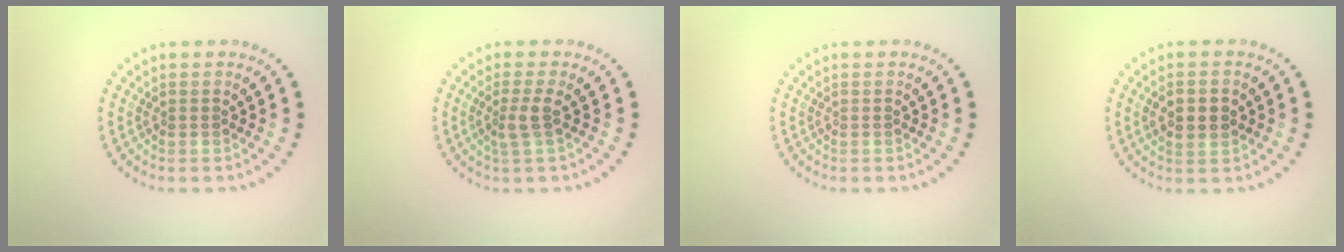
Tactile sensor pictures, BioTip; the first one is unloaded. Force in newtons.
{"total": 1.7, "press": 1.3, "slide": 1.1}
{"total": 0.0}
{"total": 3.2, "press": 3.2, "slide": 0.2}